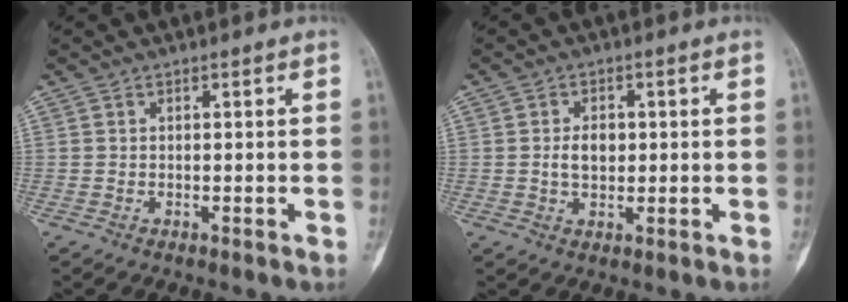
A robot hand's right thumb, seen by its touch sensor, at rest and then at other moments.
{"total": 3.5, "force": [0.0, 2.4, 2.5], "torque": [-0.038, 0.004, -0.001]}